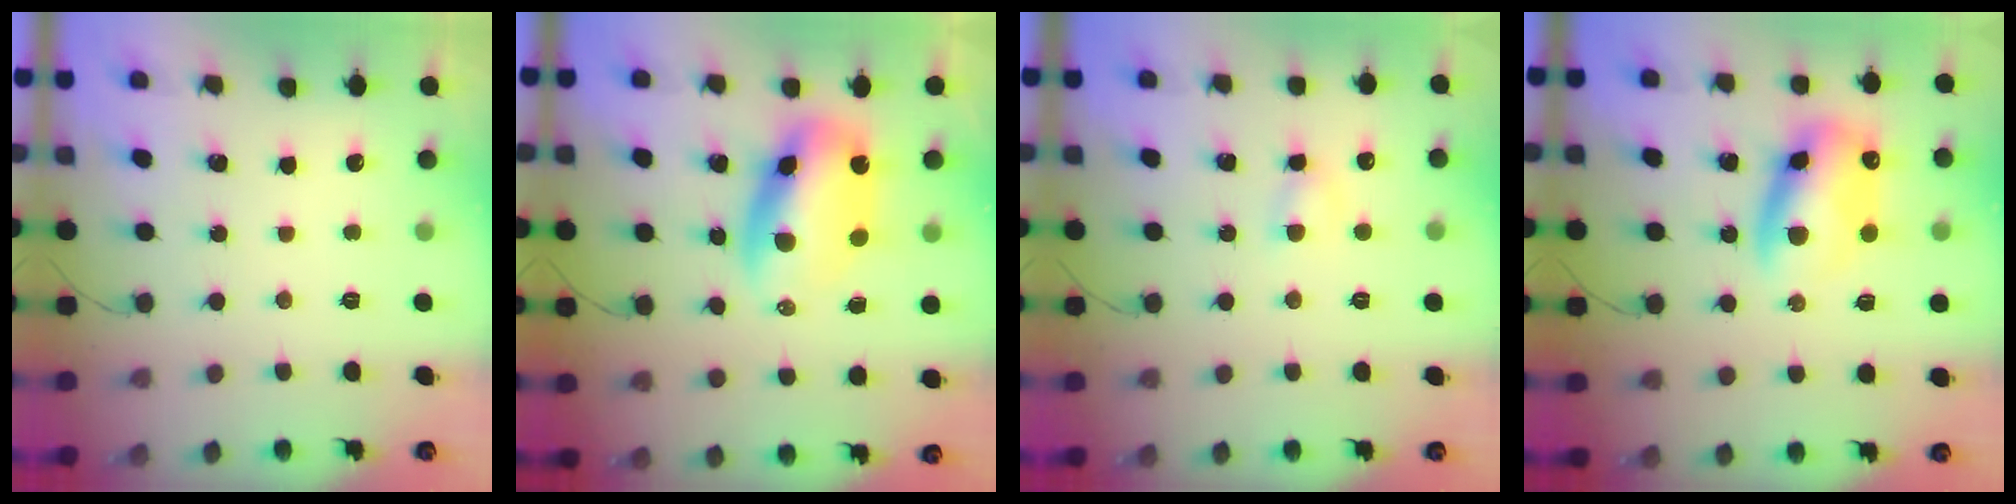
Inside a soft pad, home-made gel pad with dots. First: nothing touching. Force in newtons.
{"total": 9.5, "press": 9.3, "slide": 2.3}
{"total": 3.8, "press": 3.5, "slide": 1.3}
{"total": 11.1, "press": 10.9, "slide": 2.3}